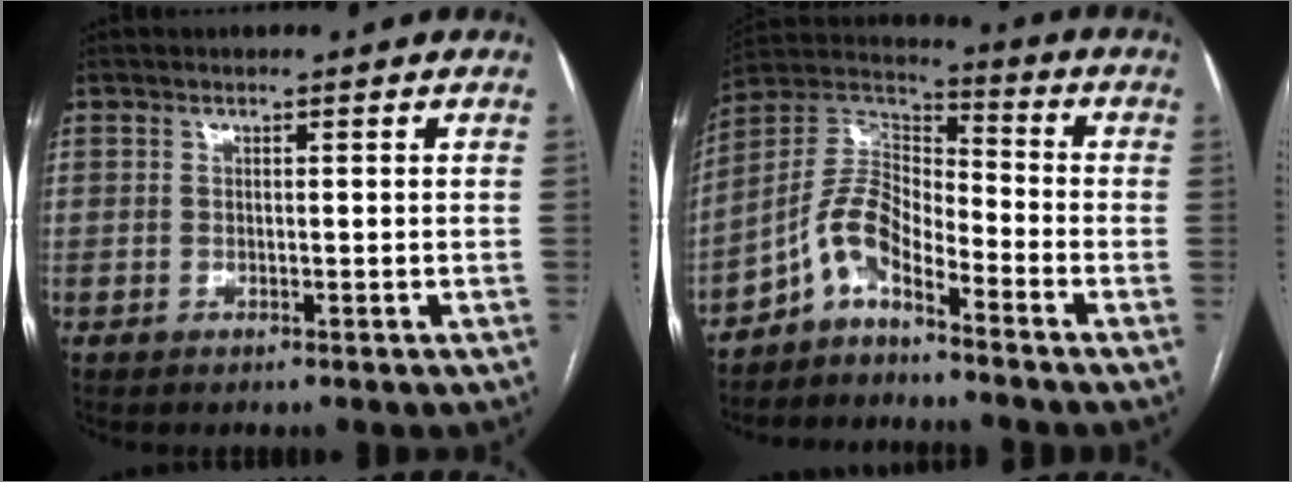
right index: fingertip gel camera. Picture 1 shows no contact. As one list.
[{"total": 8.2, "force": [-5.4, 2.9, 5.4], "torque": [-0.118, 0.027, -0.111]}]